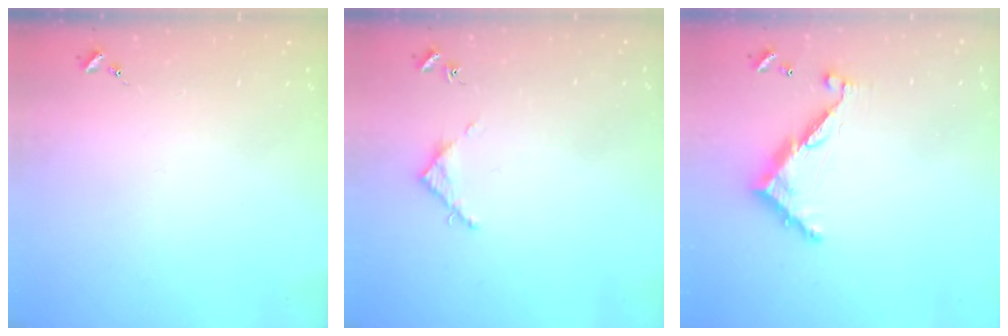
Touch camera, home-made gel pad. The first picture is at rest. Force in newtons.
{"total": 4.0, "press": 4.0, "slide": 0.5}
{"total": 9.2, "press": 9.2, "slide": 0.6}